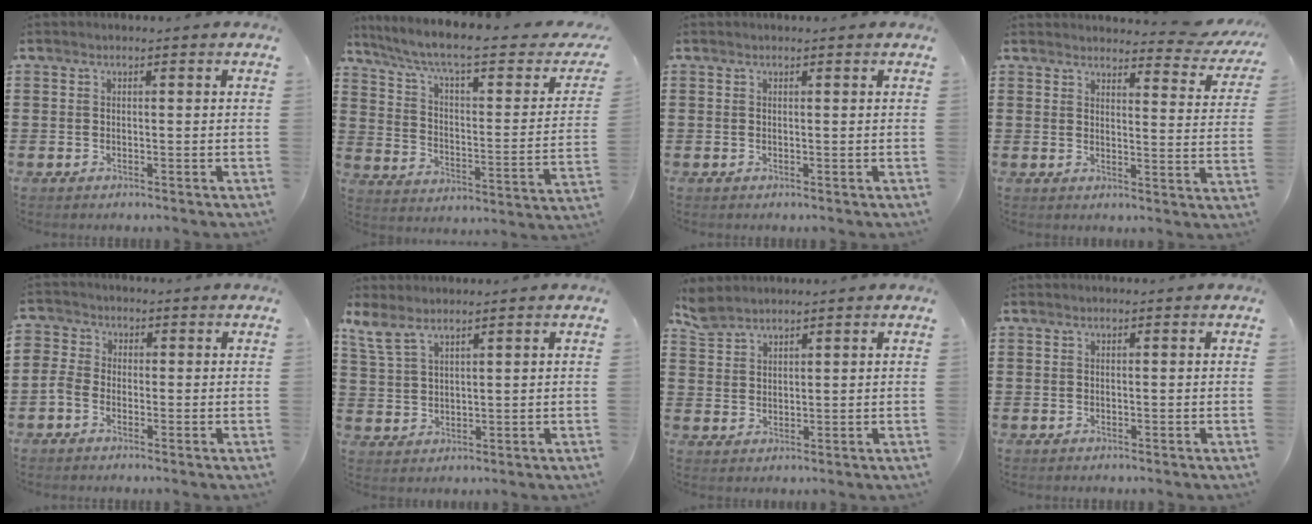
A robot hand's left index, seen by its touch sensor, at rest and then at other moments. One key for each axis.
{"total": 8.2, "fx": 6.1, "fy": 0.8, "fz": 5.4, "tx": -0.128, "ty": -0.038, "tz": 0.097}
{"total": 0.0}
{"total": 4.0, "fx": 3.8, "fy": 0.2, "fz": 1.3, "tx": -0.025, "ty": -0.024, "tz": 0.063}
{"total": 2.4, "fx": -1.4, "fy": 1.7, "fz": 1.0, "tx": -0.029, "ty": 0.005, "tz": -0.029}
{"total": 4.4, "fx": 3.2, "fy": 1.3, "fz": 2.7, "tx": -0.062, "ty": -0.002, "tz": 0.060}
{"total": 3.1, "fx": 2.9, "fy": 1.0, "fz": 0.5, "tx": -0.019, "ty": -0.003, "tz": 0.057}
{"total": 0.0}